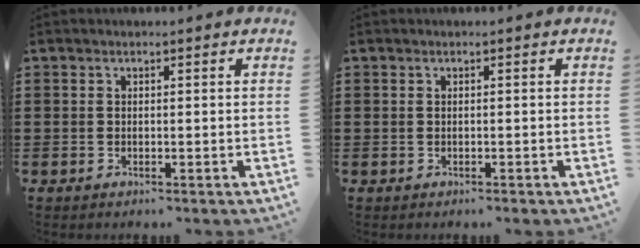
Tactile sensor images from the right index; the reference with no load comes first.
{"total": 0.0}